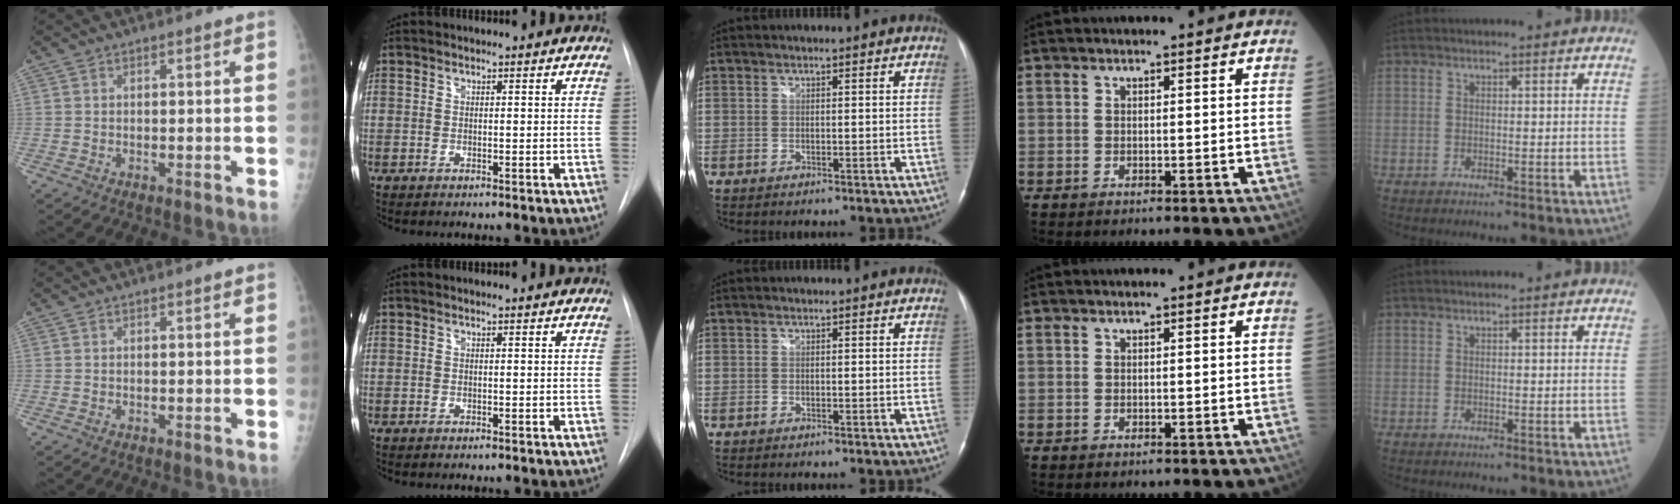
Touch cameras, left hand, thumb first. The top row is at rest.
{}